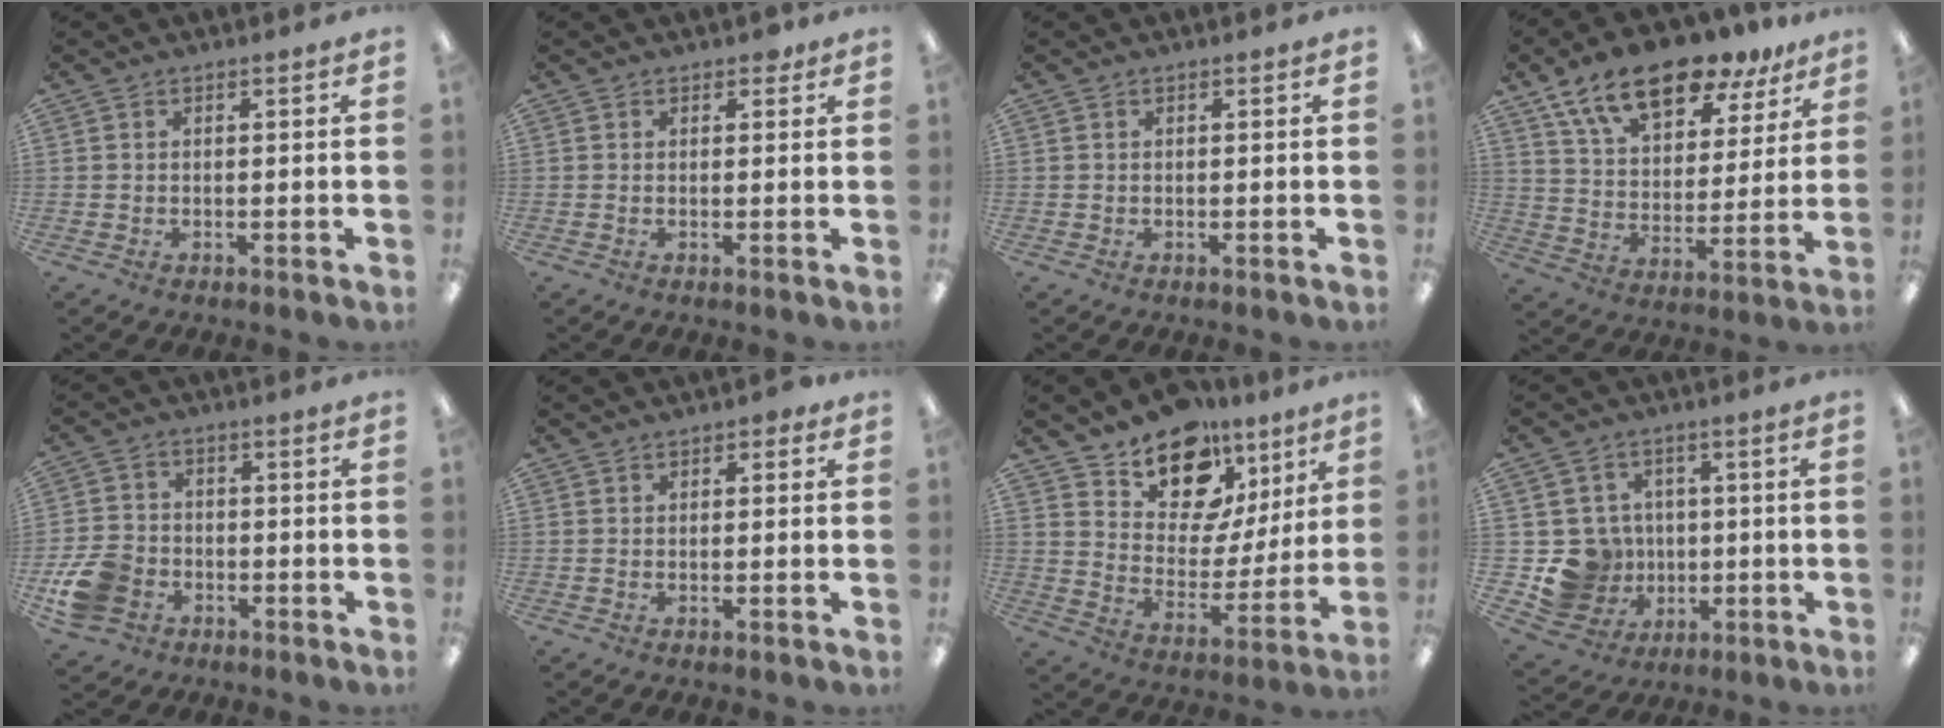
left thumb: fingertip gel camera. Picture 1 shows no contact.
{"total": 1.7, "force": [1.1, 1.0, 0.7], "torque": [-0.008, 0.000, 0.018]}
{"total": 0.0}
{"total": 17.0, "force": [12.4, 7.3, 9.0], "torque": [-0.157, -0.066, 0.217]}
{"total": 9.4, "force": [-4.0, 7.2, 4.4], "torque": [-0.096, 0.024, -0.073]}
{"total": 1.2, "force": [0.7, 0.7, 0.7], "torque": [-0.008, 0.000, 0.010]}
{"total": 16.0, "force": [11.7, 9.2, 5.9], "torque": [-0.102, -0.083, 0.215]}
{"total": 11.1, "force": [-1.2, 10.8, 2.5], "torque": [-0.084, 0.012, -0.006]}